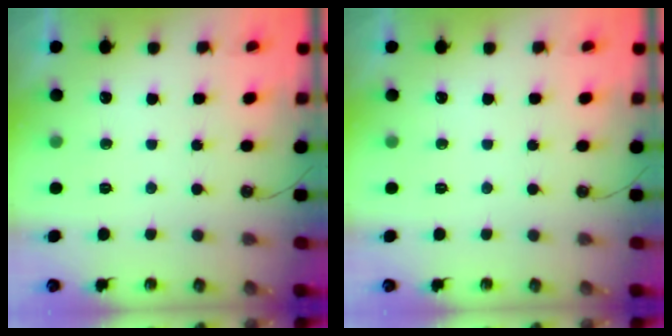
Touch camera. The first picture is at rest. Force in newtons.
{"total": 0.0}